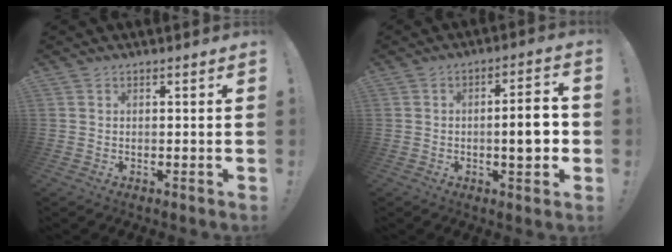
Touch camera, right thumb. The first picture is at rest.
{"total": 8.3, "force": [-1.1, 2.0, 7.9], "torque": [-0.116, 0.004, -0.022]}